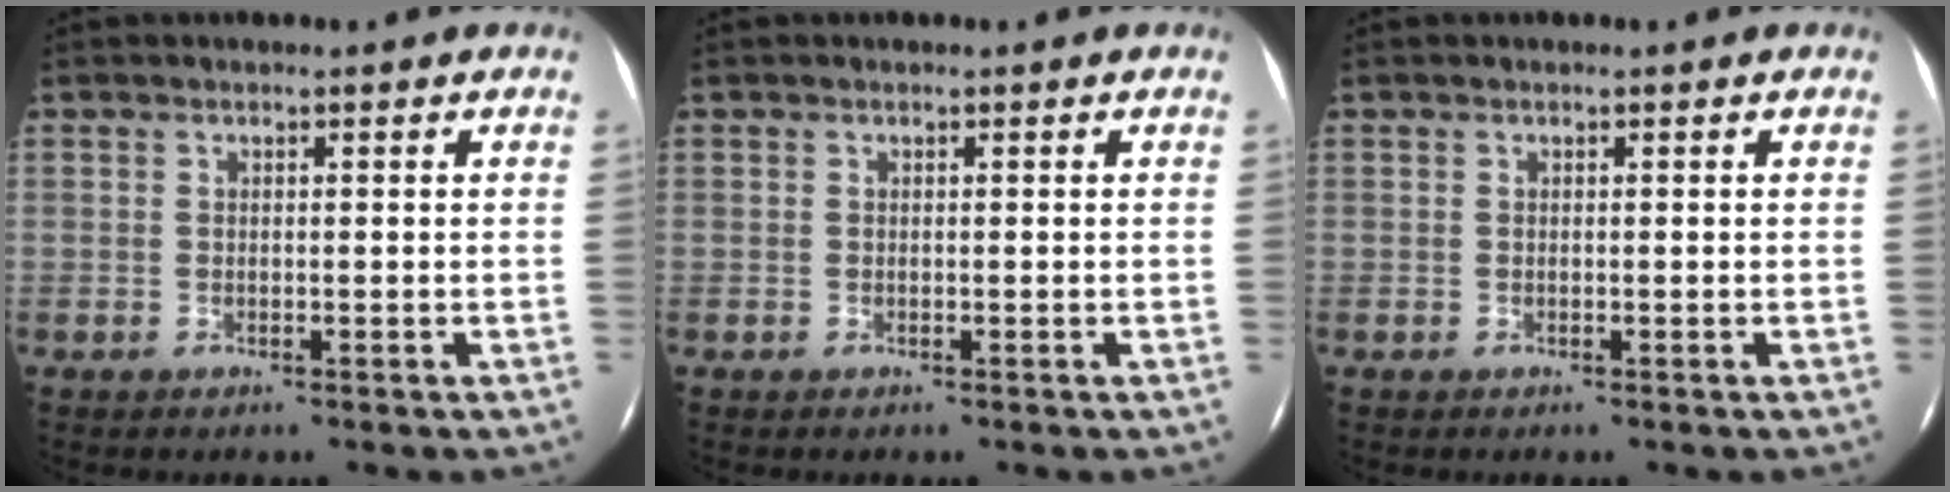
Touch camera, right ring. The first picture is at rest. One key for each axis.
{"total": 0.0}
{"total": 0.0}